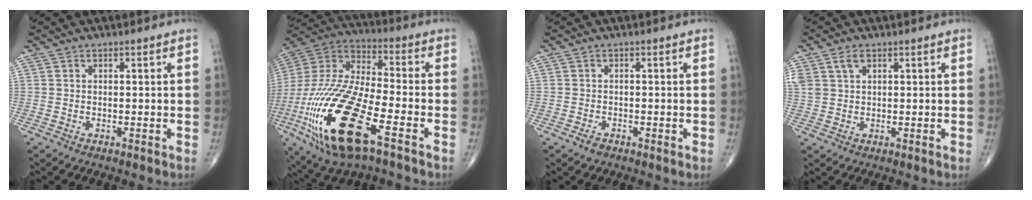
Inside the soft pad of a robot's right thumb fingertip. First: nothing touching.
{"total": 28.5, "force": [-11.2, 9.8, 24.3], "torque": [-0.601, -0.009, -0.204]}
{"total": 1.3, "force": [-0.8, 0.7, 0.7], "torque": [-0.015, -0.001, -0.016]}
{"total": 3.8, "force": [1.9, 2.3, 2.4], "torque": [-0.050, 0.004, 0.045]}